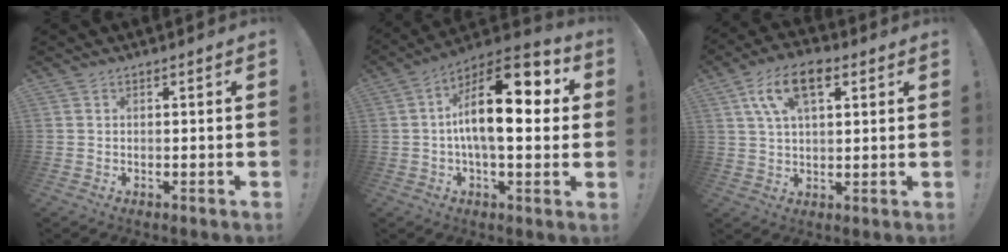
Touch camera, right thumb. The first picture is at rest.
{"total": 19.1, "force": [2.2, 7.9, 17.2], "torque": [-0.289, -0.007, 0.024]}
{"total": 12.1, "force": [5.0, 6.2, 9.1], "torque": [-0.164, 0.003, 0.092]}